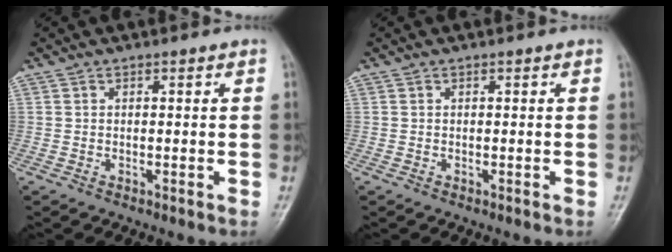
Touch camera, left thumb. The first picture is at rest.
{"total": 0.0}